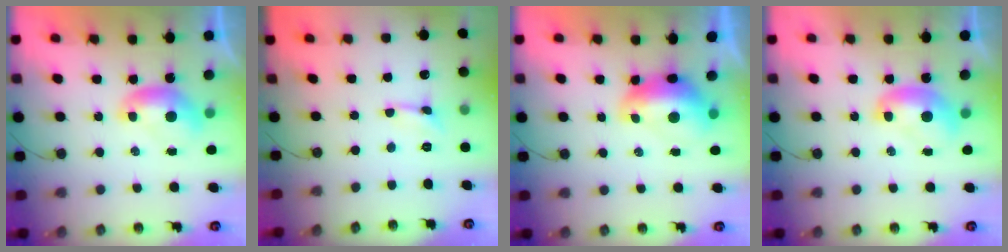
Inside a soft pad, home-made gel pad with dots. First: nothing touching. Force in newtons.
{"total": 0.0}
{"total": 2.8, "press": 2.7, "slide": 0.7}
{"total": 1.9, "press": 1.9, "slide": 0.2}